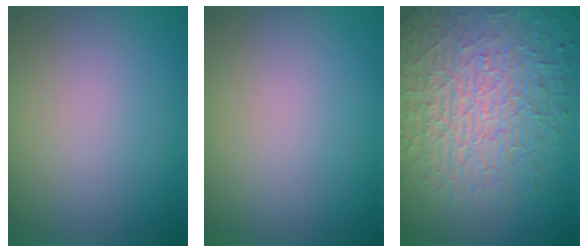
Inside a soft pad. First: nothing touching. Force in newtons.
{"total": 0.0}
{"total": 10.5, "press": 6.9, "slide": 7.9}